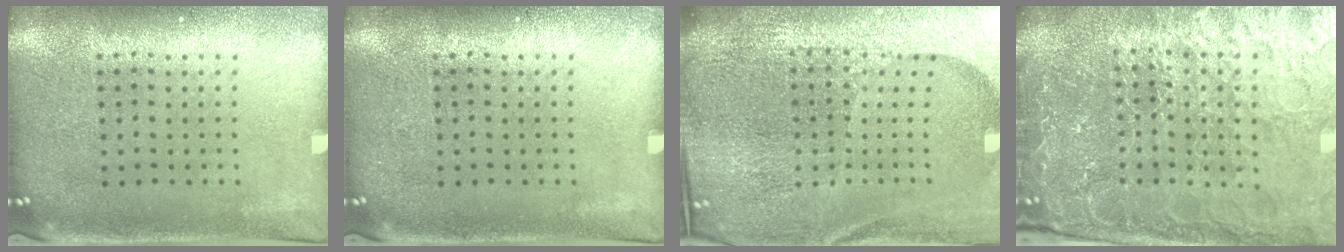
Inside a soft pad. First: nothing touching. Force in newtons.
{"total": 0.0}
{"total": 6.7, "press": 5.8, "slide": 3.3}
{"total": 5.2, "press": 4.8, "slide": 2.0}